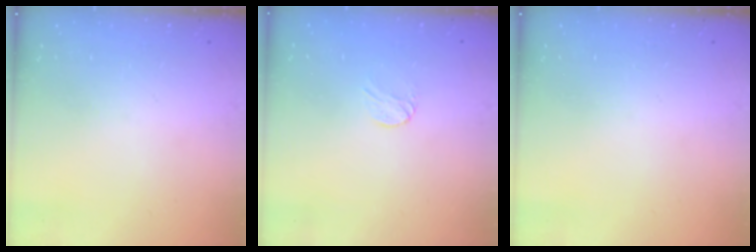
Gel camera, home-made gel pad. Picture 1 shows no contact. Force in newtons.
{"total": 3.6, "press": 3.6, "slide": 0.2}
{"total": 0.0}